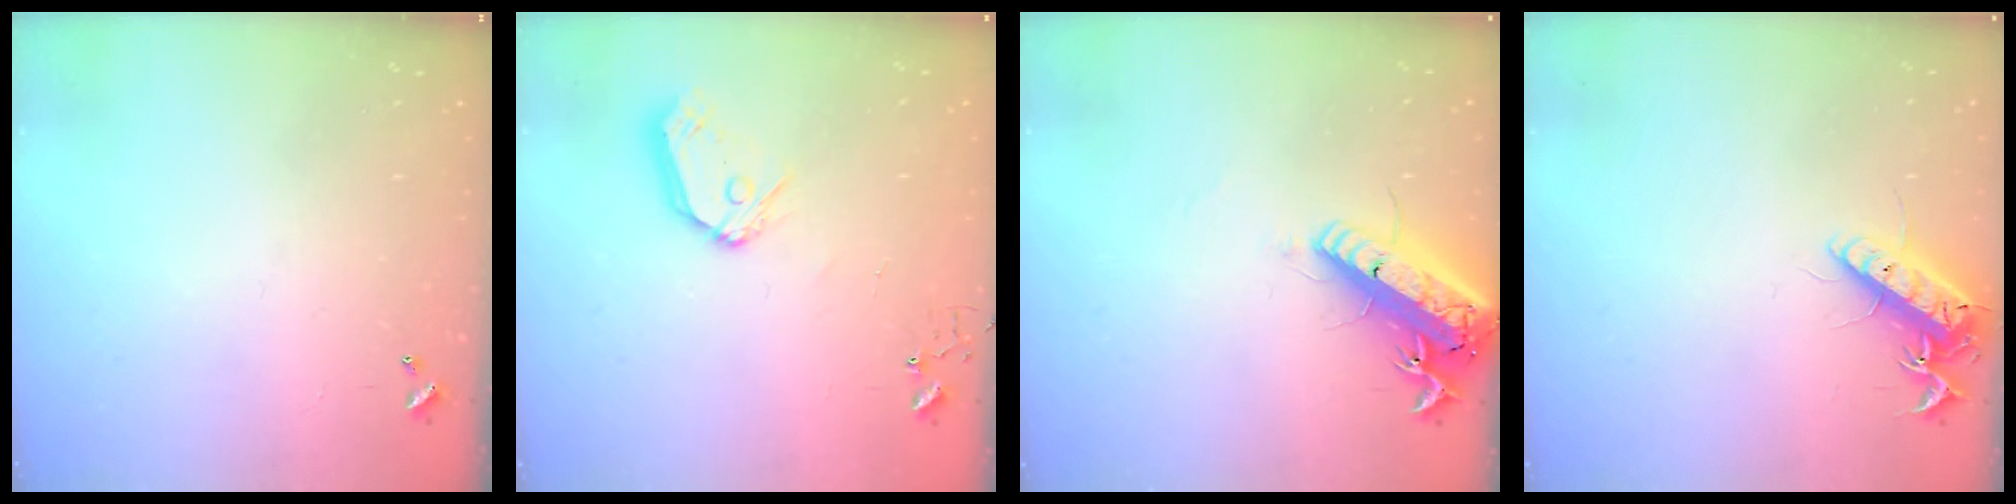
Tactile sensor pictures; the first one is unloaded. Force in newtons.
{"total": 9.9, "press": 9.8, "slide": 1.3}
{"total": 17.6, "press": 17.3, "slide": 3.4}
{"total": 14.2, "press": 14.2, "slide": 1.4}